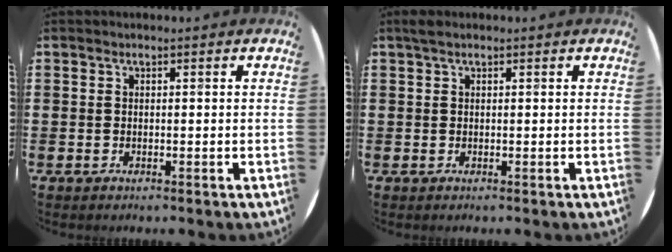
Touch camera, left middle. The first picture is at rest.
{"total": 0.6, "force": [0.4, 0.2, 0.4], "torque": [-0.008, 0.003, 0.007]}